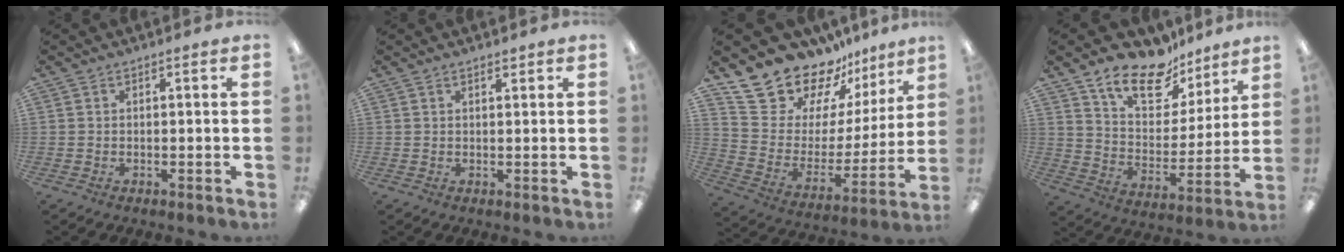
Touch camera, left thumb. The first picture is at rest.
{"total": 1.3, "force": [1.1, 0.4, 0.6], "torque": [-0.012, -0.001, 0.021]}
{"total": 19.9, "force": [17.1, 9.1, 4.5], "torque": [-0.093, -0.140, 0.316]}
{"total": 16.6, "force": [12.8, 7.9, 7.0], "torque": [-0.122, -0.081, 0.229]}